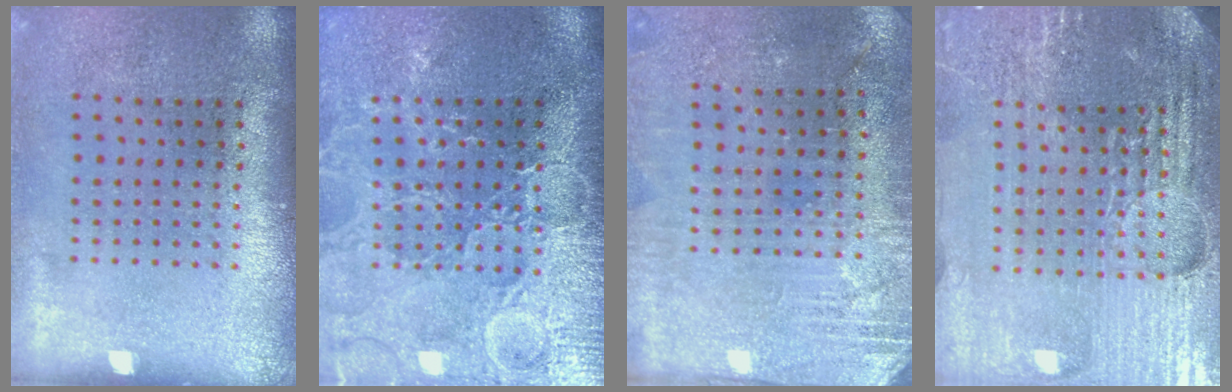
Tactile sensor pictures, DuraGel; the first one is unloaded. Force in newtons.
{"total": 4.0, "press": 3.7, "slide": 1.5}
{"total": 2.8, "press": 2.7, "slide": 0.7}
{"total": 5.3, "press": 4.8, "slide": 2.2}